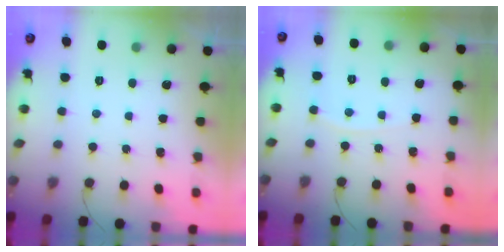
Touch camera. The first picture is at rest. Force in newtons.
{"total": 3.3, "press": 3.3, "slide": 0.5}